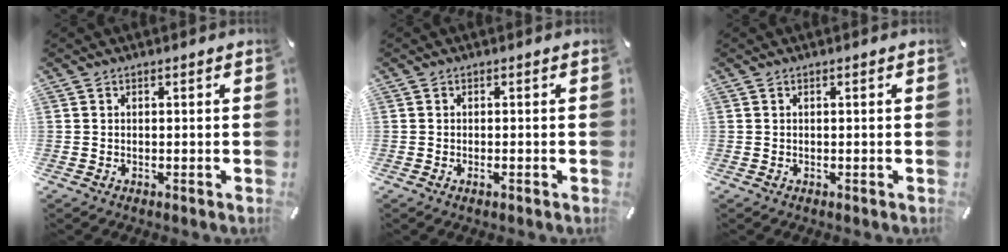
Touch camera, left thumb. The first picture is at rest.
{"total": 0.9, "force": [-0.3, 0.2, 0.8], "torque": [-0.014, -0.004, -0.005]}
{"total": 0.0}